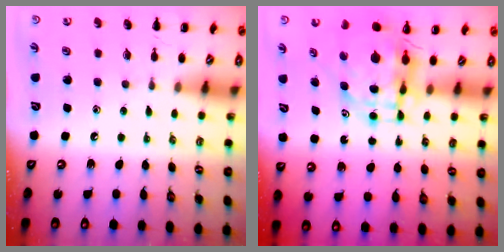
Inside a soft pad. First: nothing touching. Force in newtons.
{"total": 6.2, "press": 6.1, "slide": 1.1}